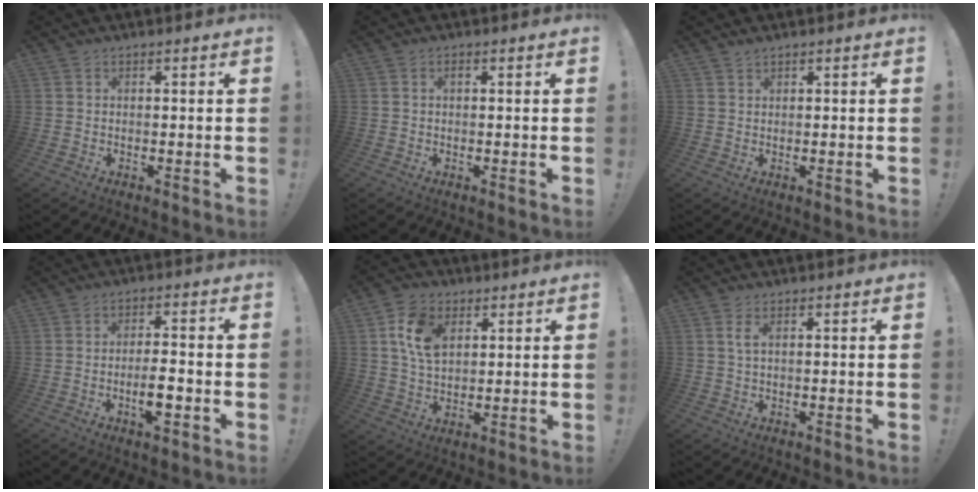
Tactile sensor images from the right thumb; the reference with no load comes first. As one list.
[{"total": 0.6, "force": [0.1, 0.3, 0.6], "torque": [-0.008, 0.003, -0.001]}, {"total": 1.0, "force": [1.0, 0.3, 0.1], "torque": [-0.001, -0.001, 0.019]}, {"total": 6.7, "force": [-2.6, 1.7, 5.9], "torque": [-0.103, 0.004, -0.044]}, {"total": 11.5, "force": [4.3, 7.6, 7.5], "torque": [-0.136, 0.004, 0.083]}, {"total": 2.3, "force": [0.8, 0.5, 2.1], "torque": [-0.038, -0.001, 0.012]}]